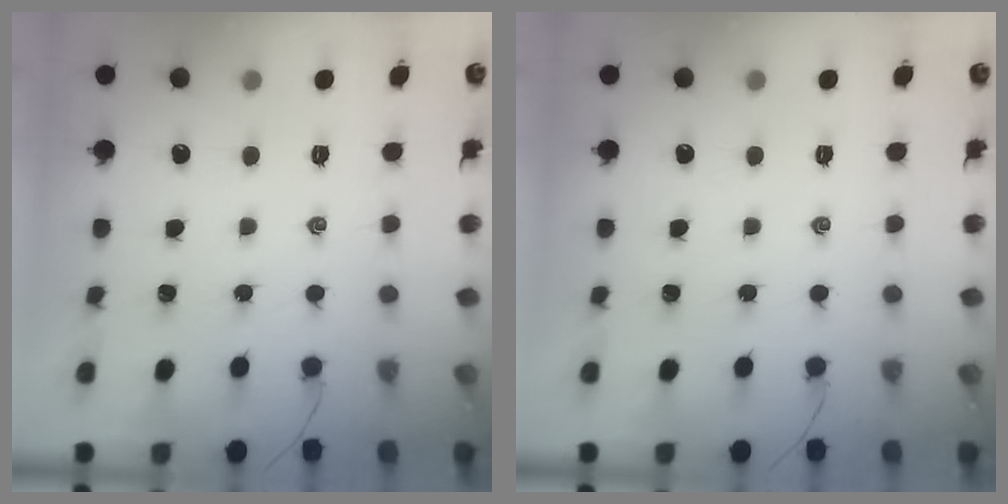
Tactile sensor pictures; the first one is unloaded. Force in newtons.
{"total": 0.0}